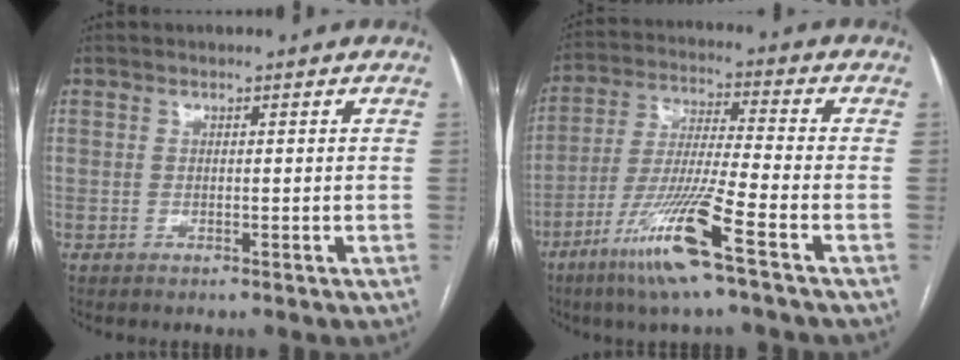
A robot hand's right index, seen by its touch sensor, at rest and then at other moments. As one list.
[{"total": 13.2, "force": [-7.2, -0.9, 11.0], "torque": [-0.222, -0.030, -0.139]}]